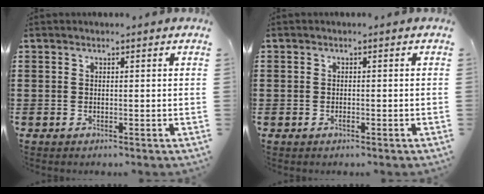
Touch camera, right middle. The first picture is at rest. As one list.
[{"total": 0.7, "force": [-0.5, 0.5, 0.2], "torque": [-0.003, 0.003, -0.011]}]